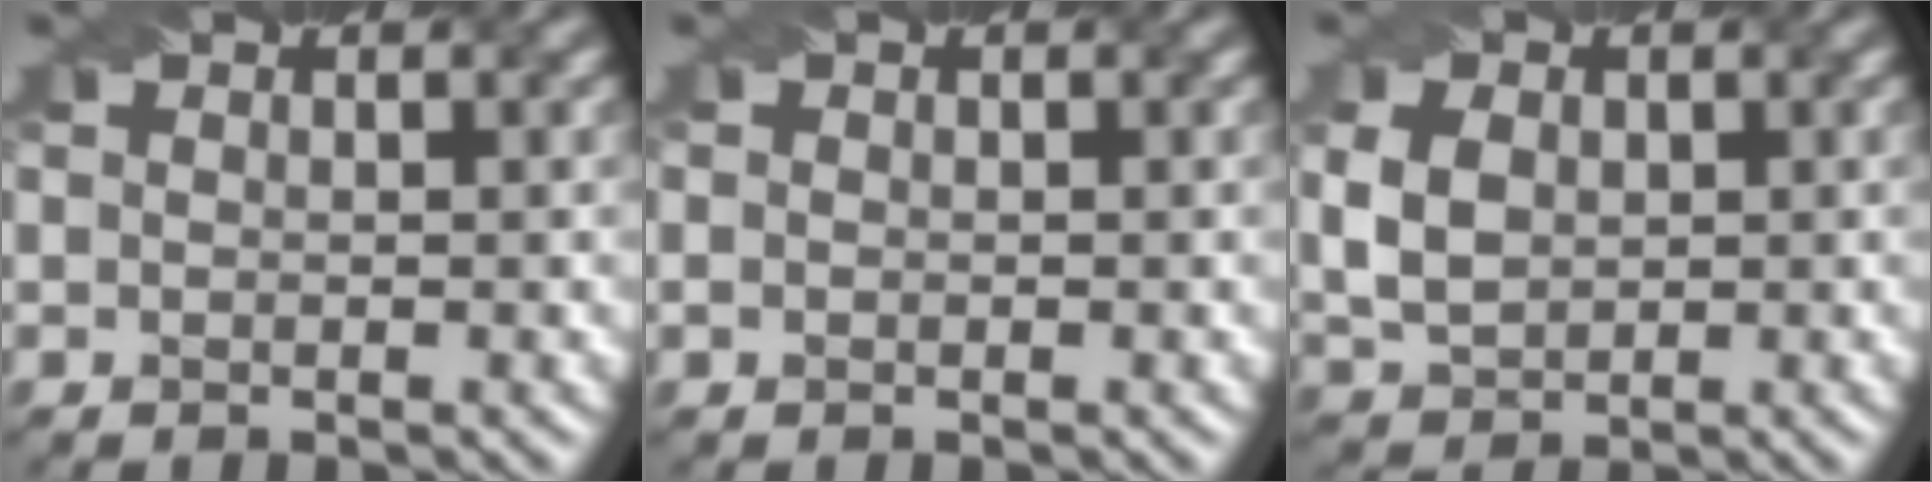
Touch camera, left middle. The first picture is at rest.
{"total": 0.8, "force": [0.0, 0.7, 0.3], "torque": [-0.008, 0.004, 0.000]}
{"total": 3.3, "force": [0.3, 2.6, 2.1], "torque": [-0.058, 0.001, 0.013]}